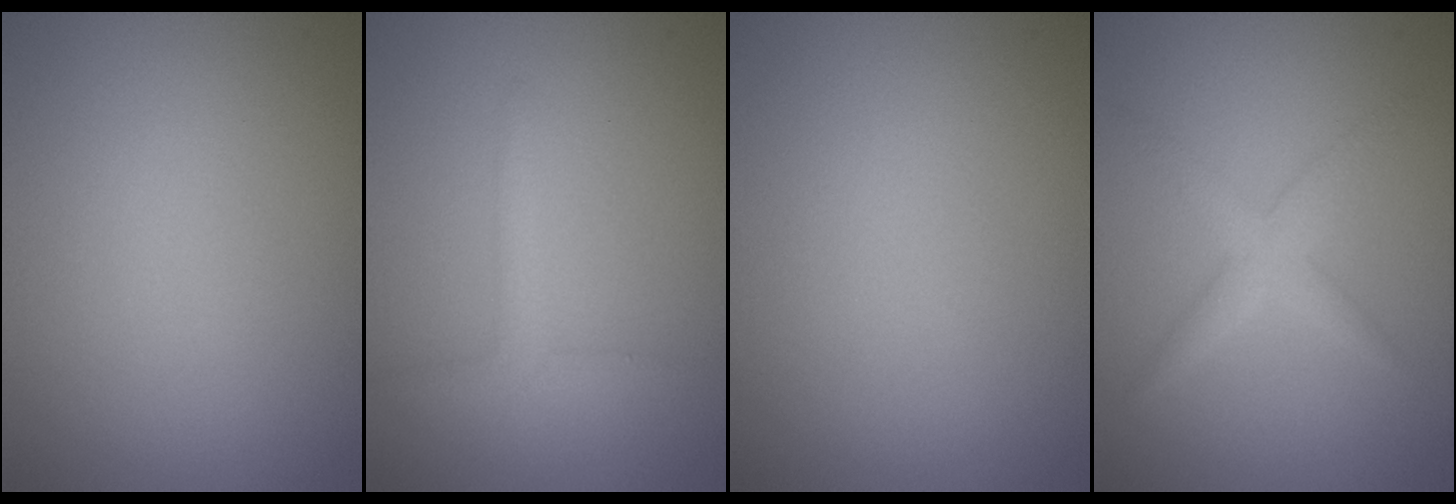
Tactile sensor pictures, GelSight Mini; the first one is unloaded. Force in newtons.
{"total": 1.7, "press": 1.7, "slide": 0.1}
{"total": 0.0}
{"total": 2.3, "press": 2.3, "slide": 0.1}